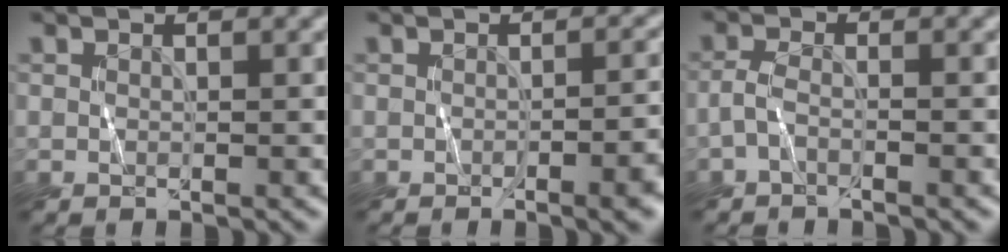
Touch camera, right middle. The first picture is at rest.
{"total": 3.5, "force": [-1.8, 1.0, 2.8], "torque": [-0.031, 0.004, -0.026]}
{"total": 1.3, "force": [-1.2, -0.3, 0.4], "torque": [-0.018, 0.003, -0.028]}